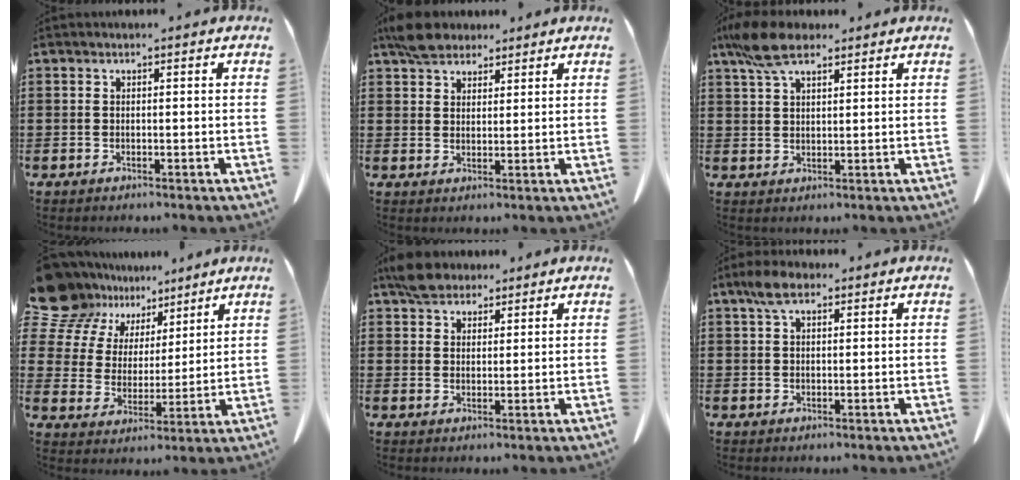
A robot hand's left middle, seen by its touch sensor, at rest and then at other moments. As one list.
[{"total": 4.7, "force": [3.9, 2.2, 1.6], "torque": [-0.035, -0.001, 0.074]}, {"total": 7.3, "force": [5.0, 2.6, 4.7], "torque": [-0.111, -0.002, 0.092]}, {"total": 10.8, "force": [8.7, 6.2, 1.7], "torque": [-0.086, -0.046, 0.171]}, {"total": 4.5, "force": [3.7, 2.1, 1.5], "torque": [-0.034, 0.001, 0.069]}, {"total": 4.1, "force": [2.5, 1.8, 2.8], "torque": [-0.062, 0.007, 0.045]}]